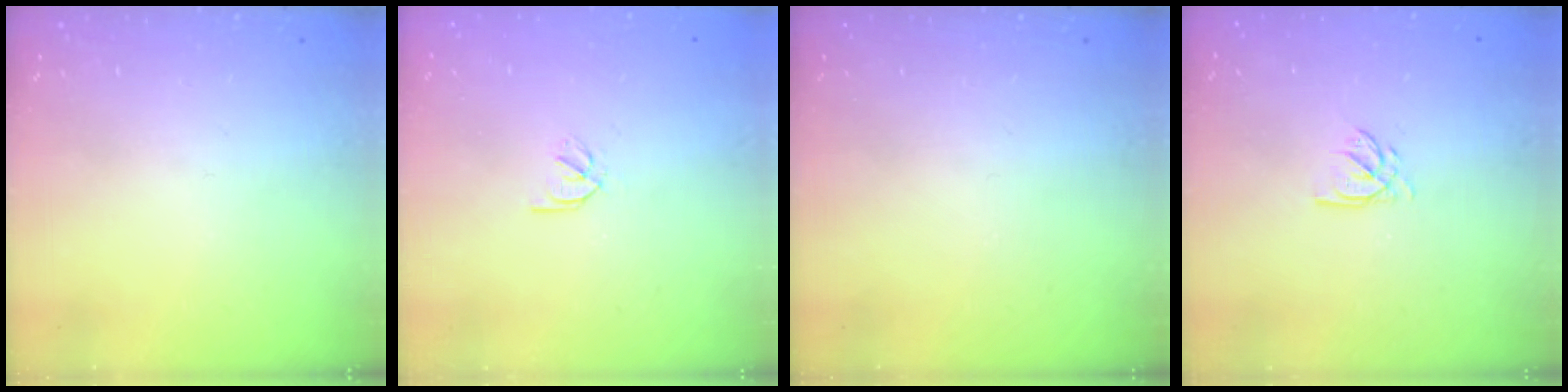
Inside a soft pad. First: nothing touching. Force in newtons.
{"total": 1.9, "press": 1.9, "slide": 0.3}
{"total": 0.0}
{"total": 2.3, "press": 2.3, "slide": 0.3}